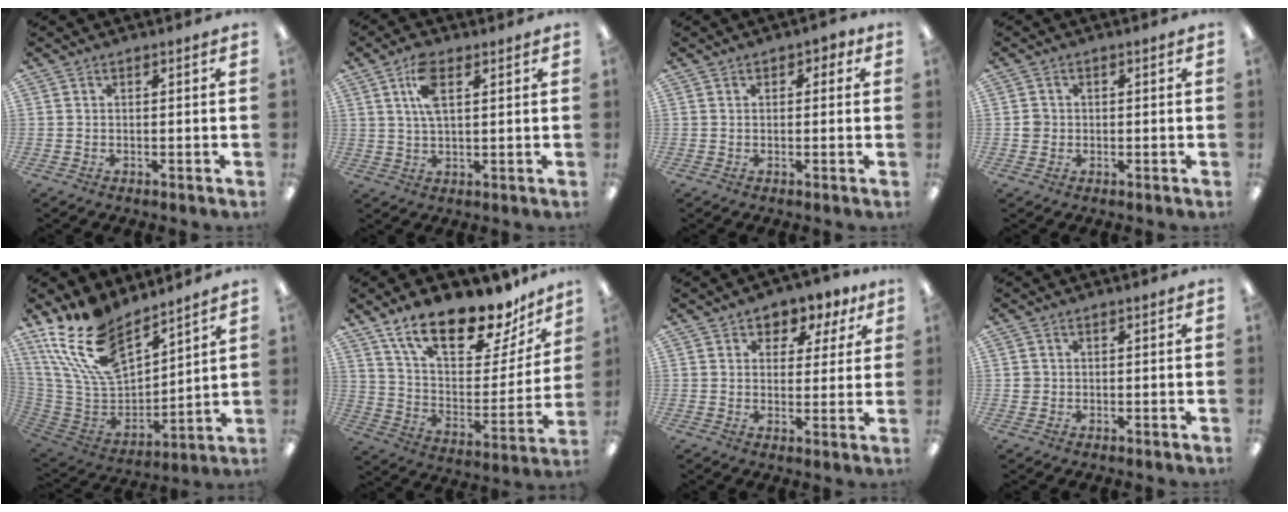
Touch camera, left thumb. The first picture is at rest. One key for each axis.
{"total": 7.8, "fx": 3.5, "fy": 3.6, "fz": 6.0, "tx": -0.120, "ty": 0.006, "tz": 0.061}
{"total": 1.7, "fx": 0.6, "fy": 1.2, "fz": 0.9, "tx": -0.012, "ty": 0.003, "tz": 0.009}
{"total": 2.3, "fx": -0.1, "fy": 2.3, "fz": 0.5, "tx": -0.010, "ty": 0.005, "tz": -0.004}
{"total": 20.4, "fx": 14.0, "fy": 10.2, "fz": 10.8, "tx": -0.233, "ty": -0.078, "tz": 0.259}
{"total": 23.1, "fx": 17.5, "fy": 8.4, "fz": 12.7, "tx": -0.204, "ty": -0.113, "tz": 0.301}
{"total": 4.7, "fx": 2.9, "fy": 3.4, "fz": 1.5, "tx": -0.018, "ty": -0.017, "tz": 0.045}
{"total": 1.5, "fx": 0.0, "fy": 1.4, "fz": 0.2, "tx": -0.005, "ty": 0.005, "tz": -0.001}